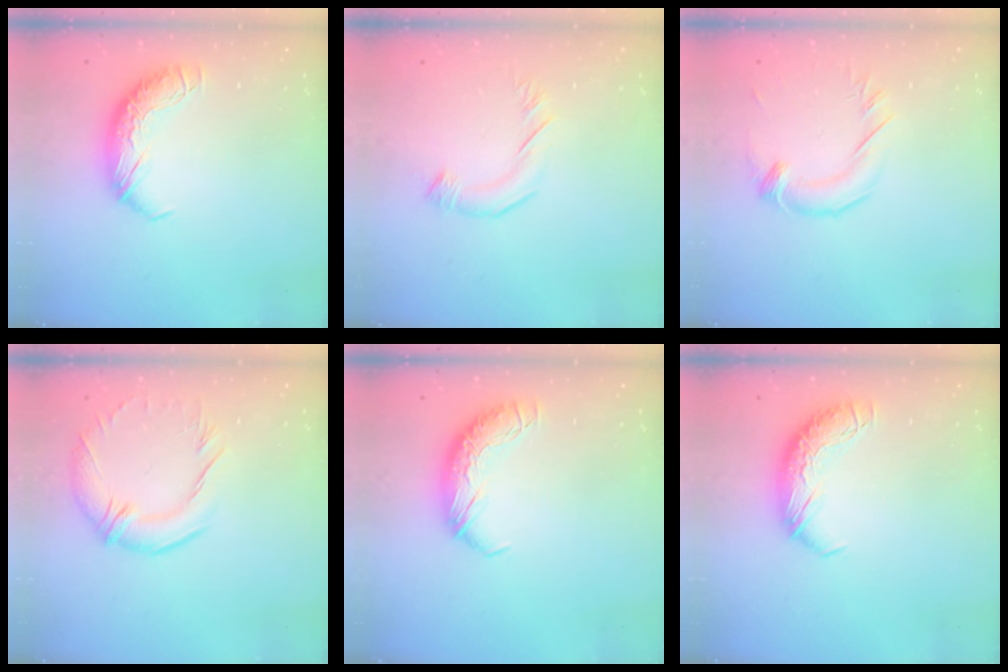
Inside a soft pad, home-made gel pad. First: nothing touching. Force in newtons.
{"total": 4.3, "press": 4.2, "slide": 0.6}
{"total": 1.6, "press": 1.6, "slide": 0.3}
{"total": 4.9, "press": 3.9, "slide": 2.9}
{"total": 0.0}
{"total": 0.0}